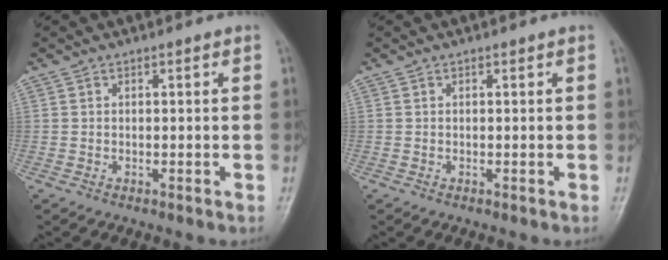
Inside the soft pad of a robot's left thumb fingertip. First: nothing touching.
{"total": 0.0}